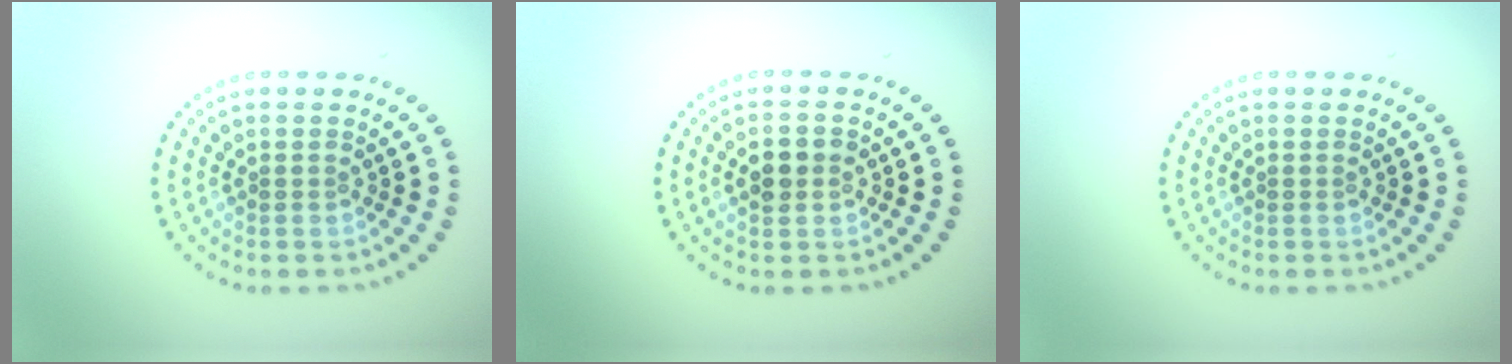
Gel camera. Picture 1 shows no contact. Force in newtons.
{"total": 2.7, "press": 2.7, "slide": 0.2}
{"total": 0.0}